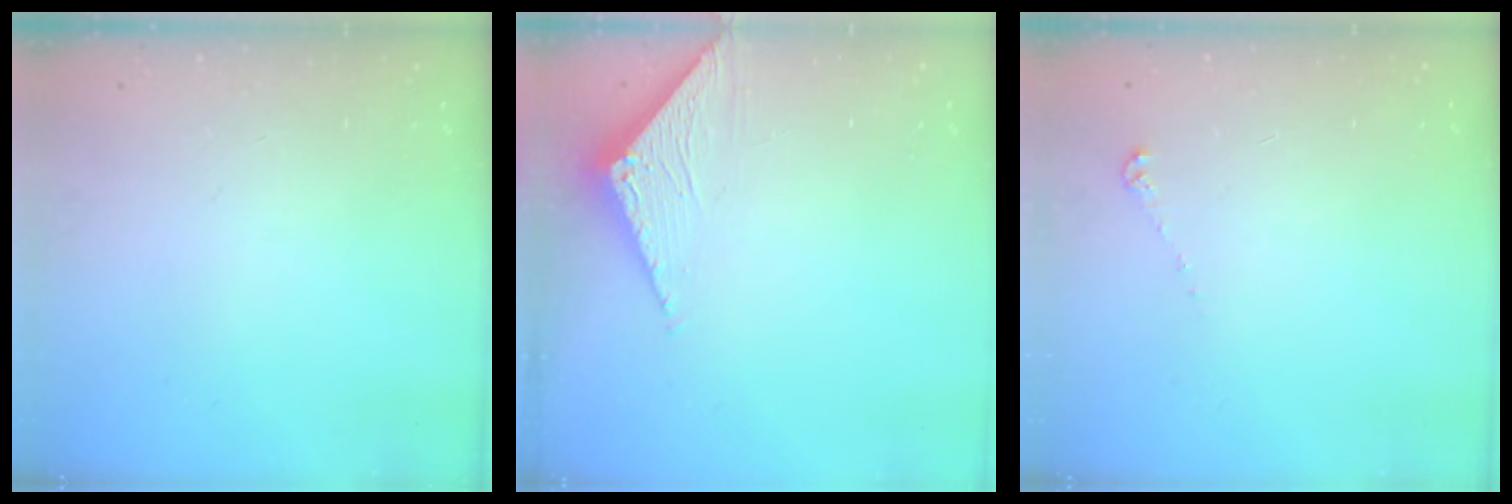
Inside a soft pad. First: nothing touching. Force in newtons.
{"total": 3.0, "press": 3.0, "slide": 0.2}
{"total": 4.3, "press": 4.2, "slide": 0.6}